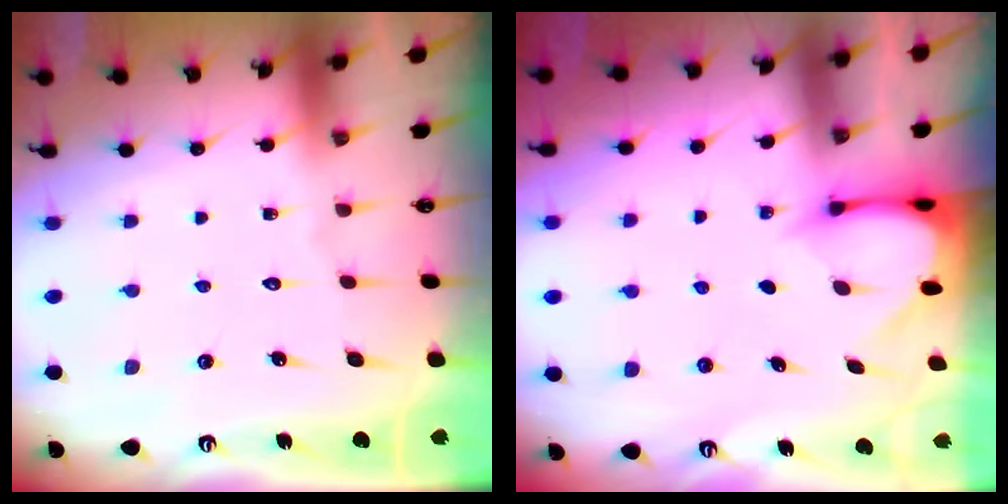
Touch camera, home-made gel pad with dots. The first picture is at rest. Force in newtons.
{"total": 3.4, "press": 3.4, "slide": 0.2}